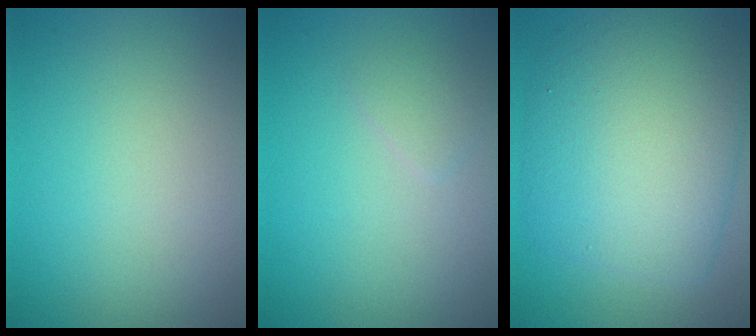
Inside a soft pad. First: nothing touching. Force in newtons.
{"total": 1.0, "press": 1.0, "slide": 0.0}
{"total": 9.0, "press": 9.0, "slide": 0.0}